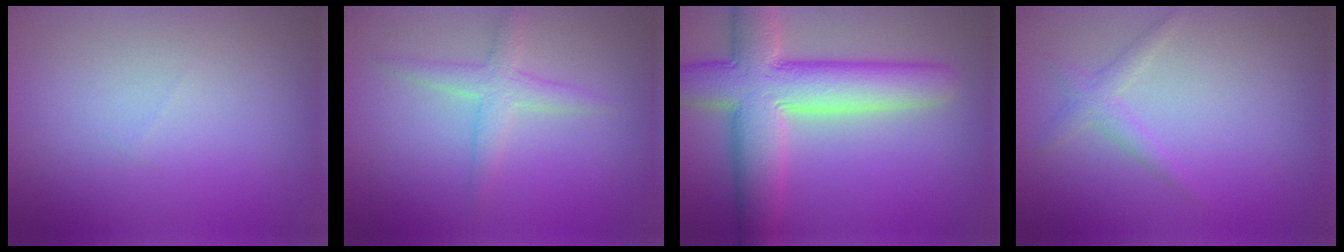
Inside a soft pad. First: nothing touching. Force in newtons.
{"total": 2.5, "press": 2.5, "slide": 0.1}
{"total": 10.0, "press": 10.0, "slide": 0.4}
{"total": 1.6, "press": 1.6, "slide": 0.1}